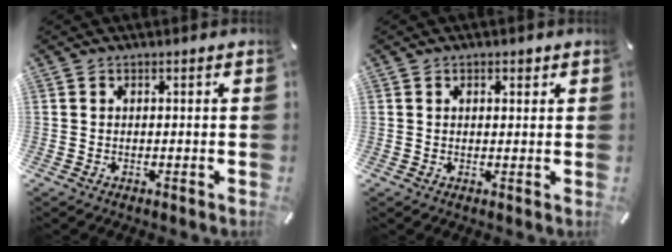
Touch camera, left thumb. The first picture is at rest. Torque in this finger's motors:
{"motor_torque": [0.07, -0.40, -0.05, 0.16, -0.01]}